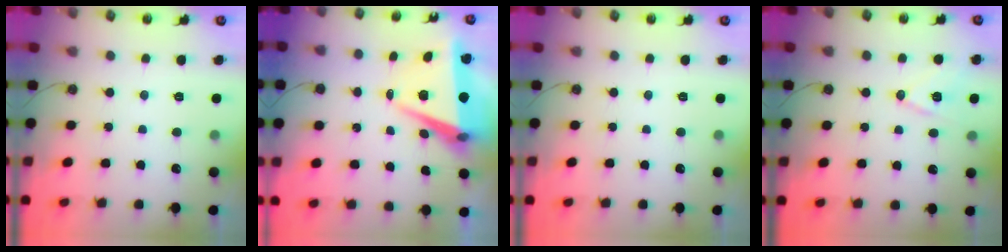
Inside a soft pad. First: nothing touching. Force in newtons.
{"total": 7.9, "press": 6.8, "slide": 4.1}
{"total": 0.0}
{"total": 10.4, "press": 9.9, "slide": 3.3}